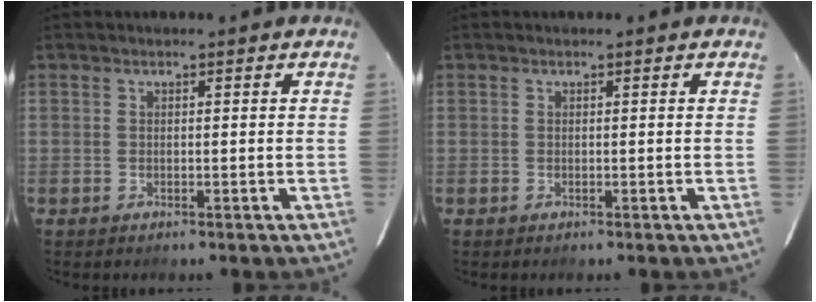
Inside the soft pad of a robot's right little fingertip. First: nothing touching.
{"total": 0.0}